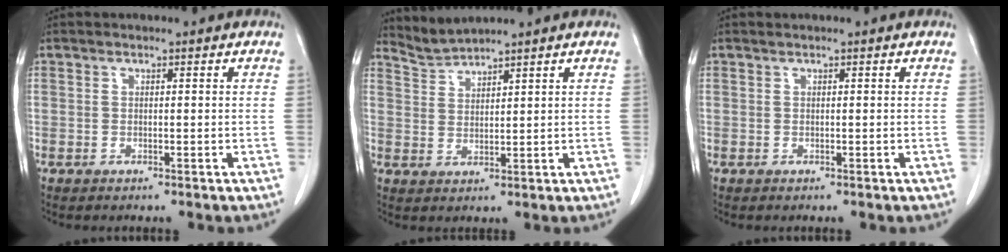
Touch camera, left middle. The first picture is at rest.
{"total": 3.3, "force": [3.0, -0.9, -0.8], "torque": [0.007, -0.004, 0.071]}
{"total": 0.0}